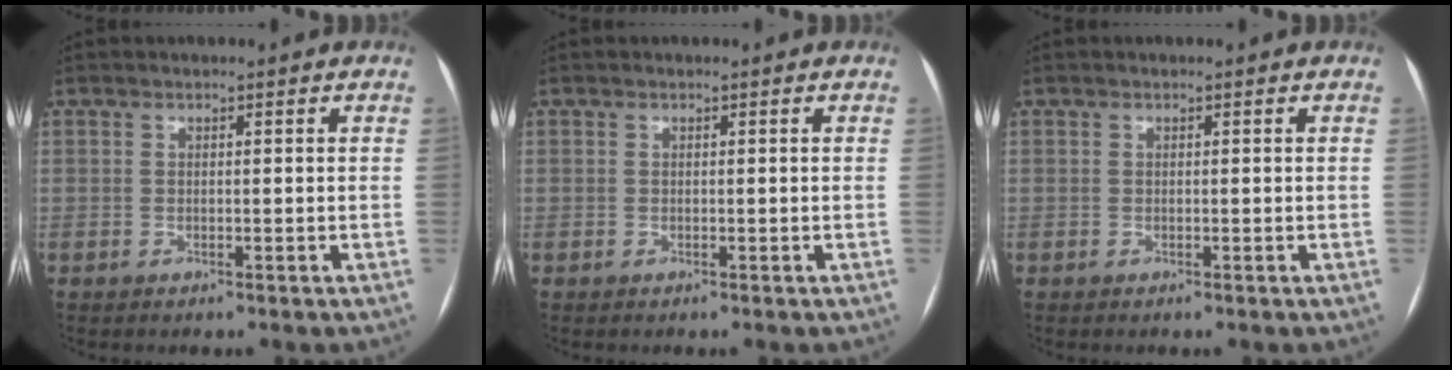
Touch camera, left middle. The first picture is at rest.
{"total": 0.0}
{"total": 0.0}